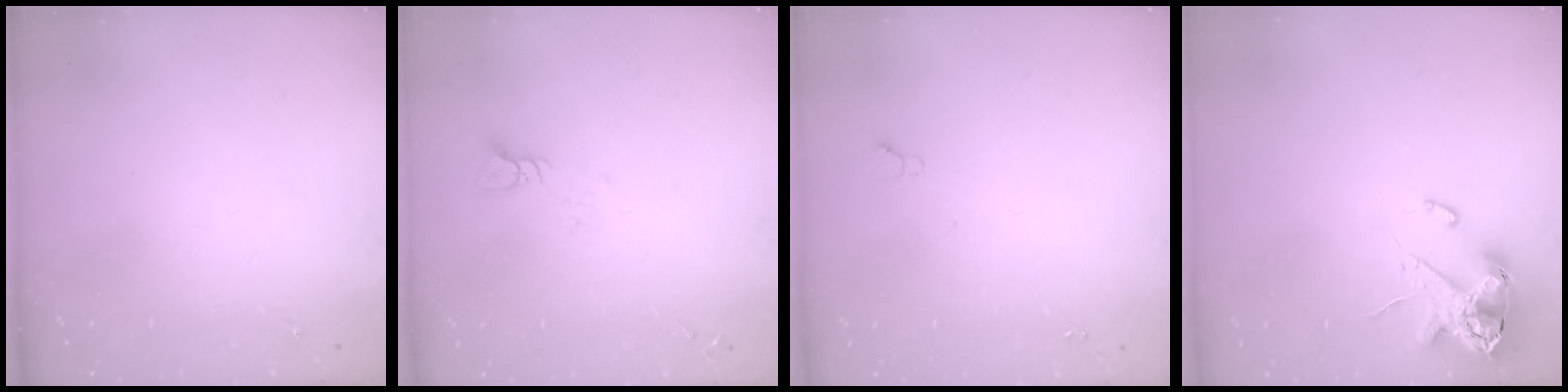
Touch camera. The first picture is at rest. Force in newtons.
{"total": 3.8, "press": 3.8, "slide": 0.4}
{"total": 4.9, "press": 4.8, "slide": 0.7}
{"total": 12.3, "press": 12.1, "slide": 1.9}